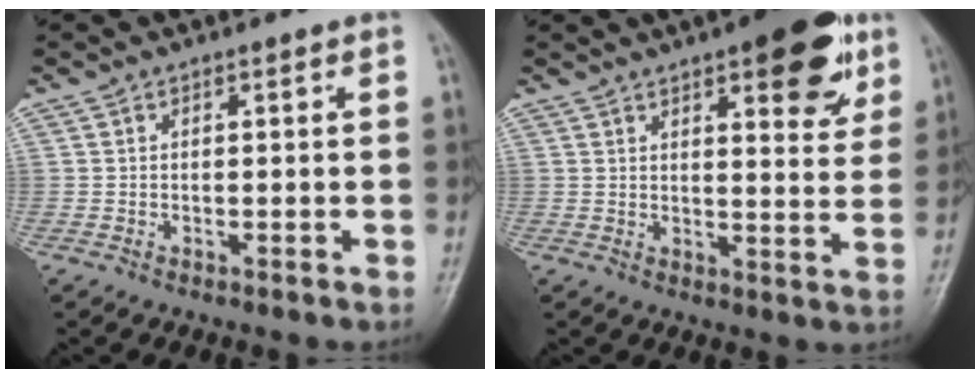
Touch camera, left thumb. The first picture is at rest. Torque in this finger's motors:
{"motor_torque": [2.29, 1.58, 1.35, -1.35, 0.12]}